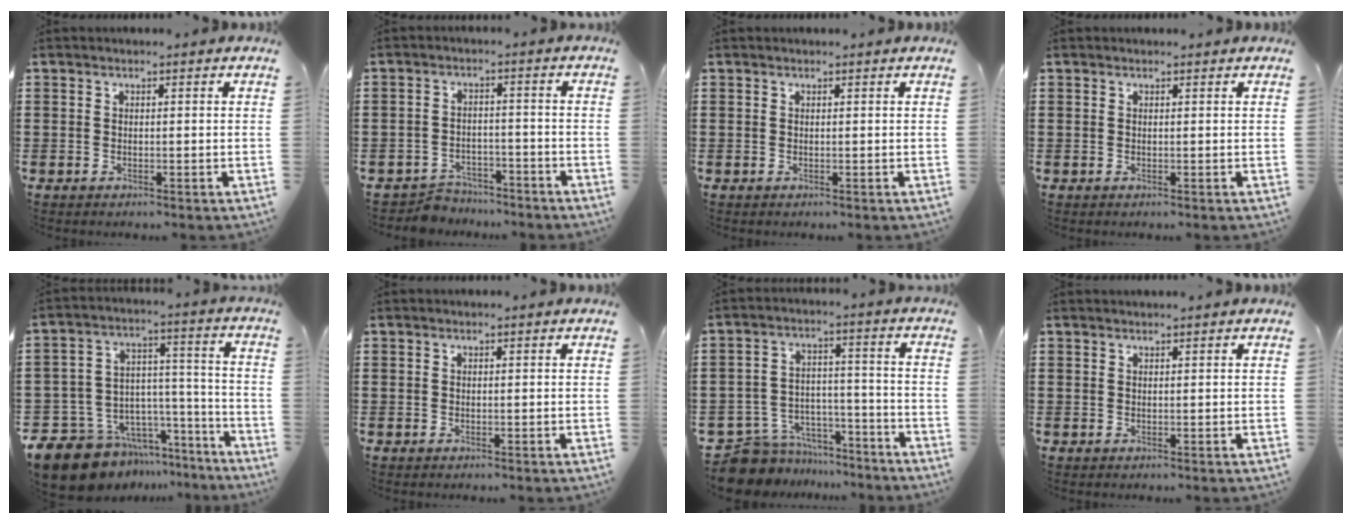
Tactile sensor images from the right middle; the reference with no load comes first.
{"total": 4.1, "force": [-3.9, 0.9, -0.3], "torque": [-0.003, 0.002, -0.086]}
{"total": 0.0}
{"total": 0.0}
{"total": 11.6, "force": [-10.0, 5.4, 2.2], "torque": [-0.068, 0.019, -0.192]}
{"total": 0.0}
{"total": 7.8, "force": [-7.5, 2.3, 0.4], "torque": [-0.028, 0.009, -0.153]}
{"total": 0.6, "force": [0.6, -0.1, 0.1], "torque": [-0.003, -0.003, 0.012]}